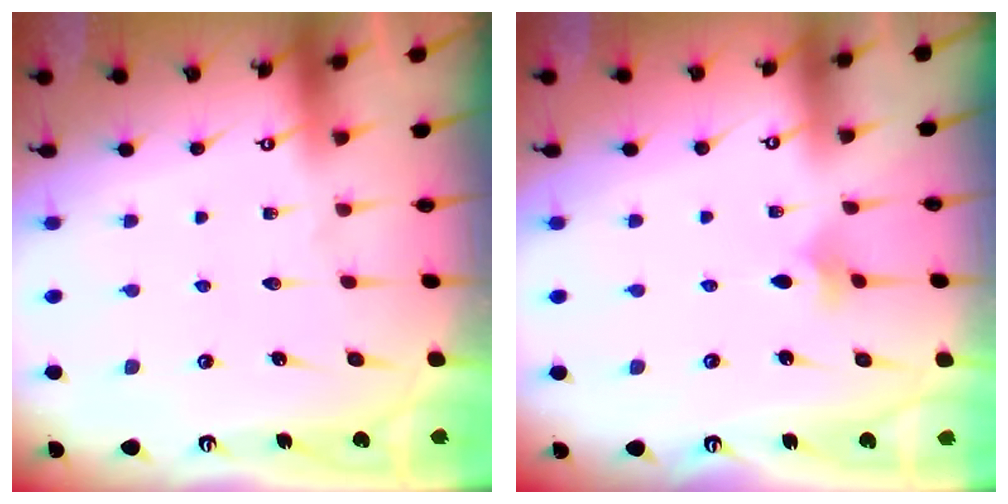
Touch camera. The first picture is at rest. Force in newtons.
{"total": 2.4, "press": 2.3, "slide": 0.5}